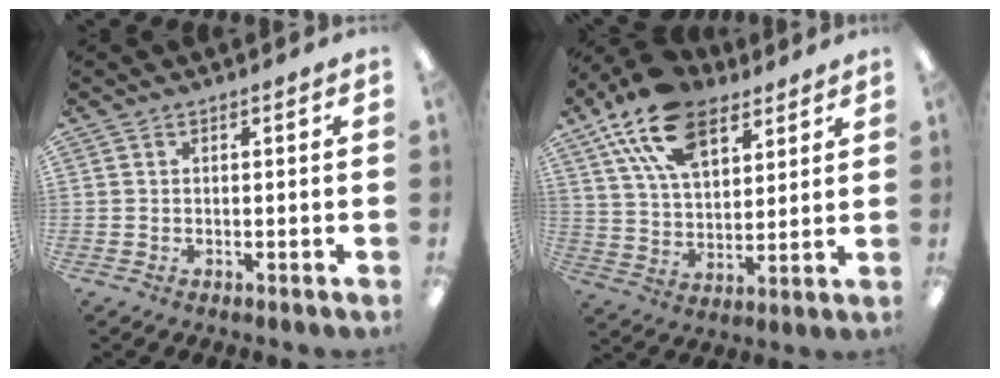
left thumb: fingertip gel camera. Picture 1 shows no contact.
{"total": 17.6, "force": [10.7, 9.8, 10.1], "torque": [-0.184, -0.035, 0.196]}